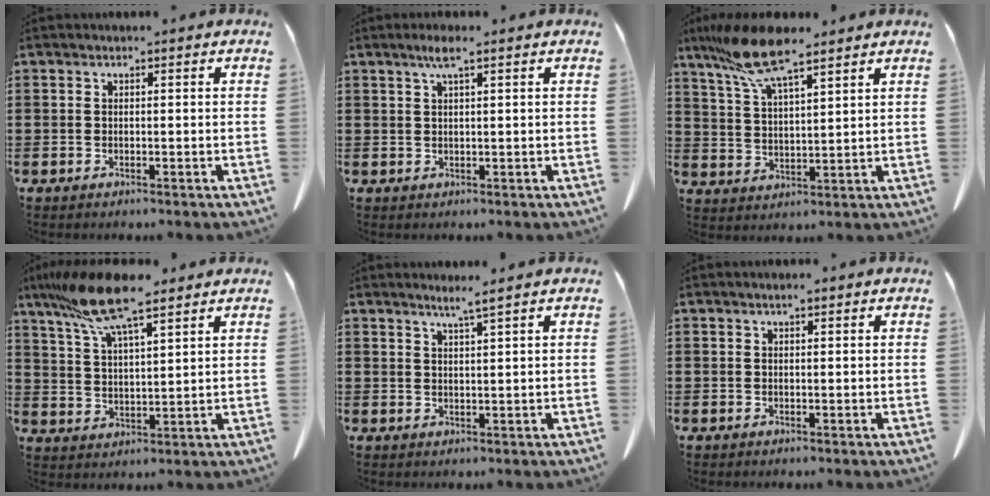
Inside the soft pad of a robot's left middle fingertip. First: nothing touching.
{"total": 2.5, "force": [1.4, 0.1, 2.1], "torque": [-0.045, 0.001, 0.024]}
{"total": 10.1, "force": [7.3, 1.9, 6.7], "torque": [-0.157, -0.017, 0.131]}
{"total": 11.2, "force": [8.1, 1.8, 7.5], "torque": [-0.173, -0.022, 0.143]}
{"total": 2.3, "force": [1.9, -0.6, 1.0], "torque": [-0.021, -0.007, 0.036]}
{"total": 0.9, "force": [0.6, 0.1, 0.6], "torque": [-0.013, 0.000, 0.010]}